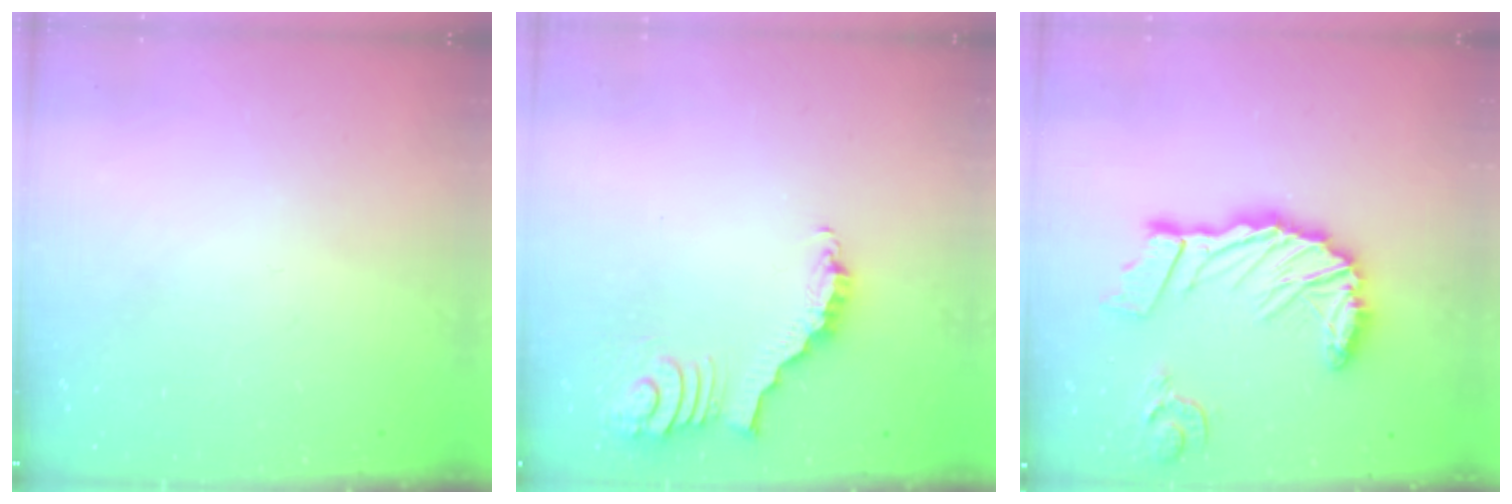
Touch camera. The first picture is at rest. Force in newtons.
{"total": 3.6, "press": 3.5, "slide": 0.7}
{"total": 19.1, "press": 19.0, "slide": 2.5}